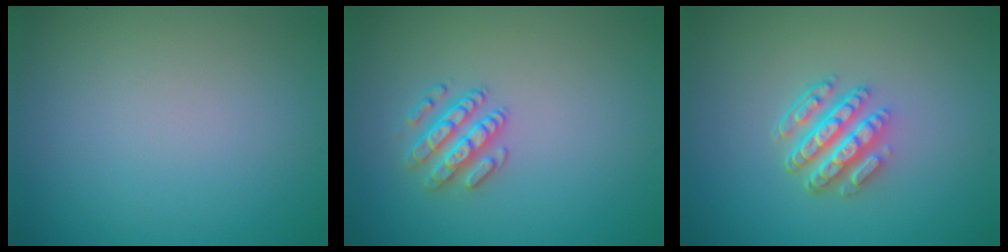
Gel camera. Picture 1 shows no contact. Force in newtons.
{"total": 2.6, "press": 2.6, "slide": 0.5}
{"total": 4.8, "press": 3.5, "slide": 3.2}